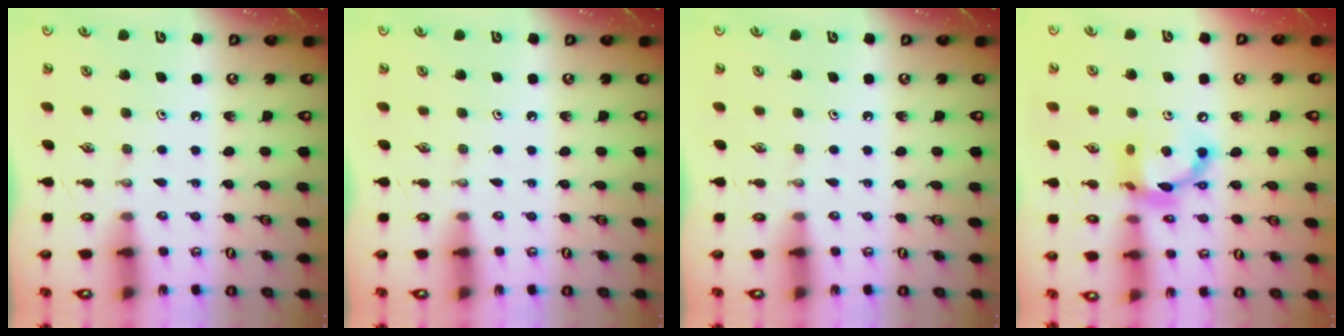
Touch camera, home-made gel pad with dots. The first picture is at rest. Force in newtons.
{"total": 0.0}
{"total": 0.0}
{"total": 14.3, "press": 14.3, "slide": 1.2}